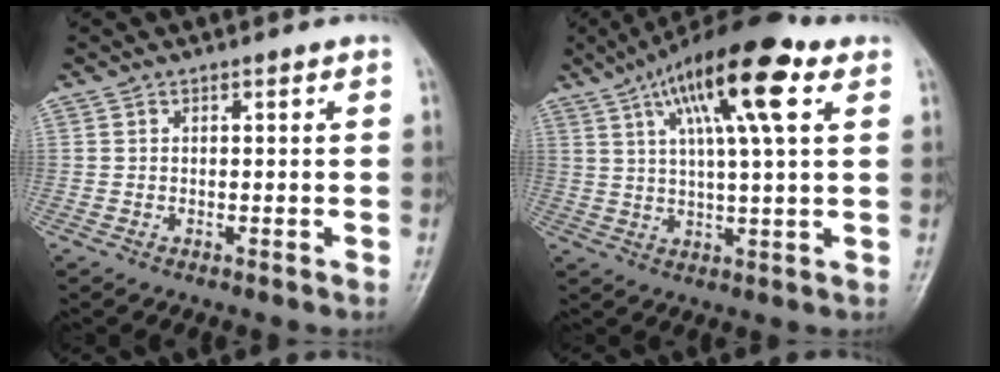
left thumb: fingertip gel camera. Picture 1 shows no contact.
{"total": 16.4, "force": [7.2, 4.1, 14.2], "torque": [-0.228, 0.001, 0.113]}